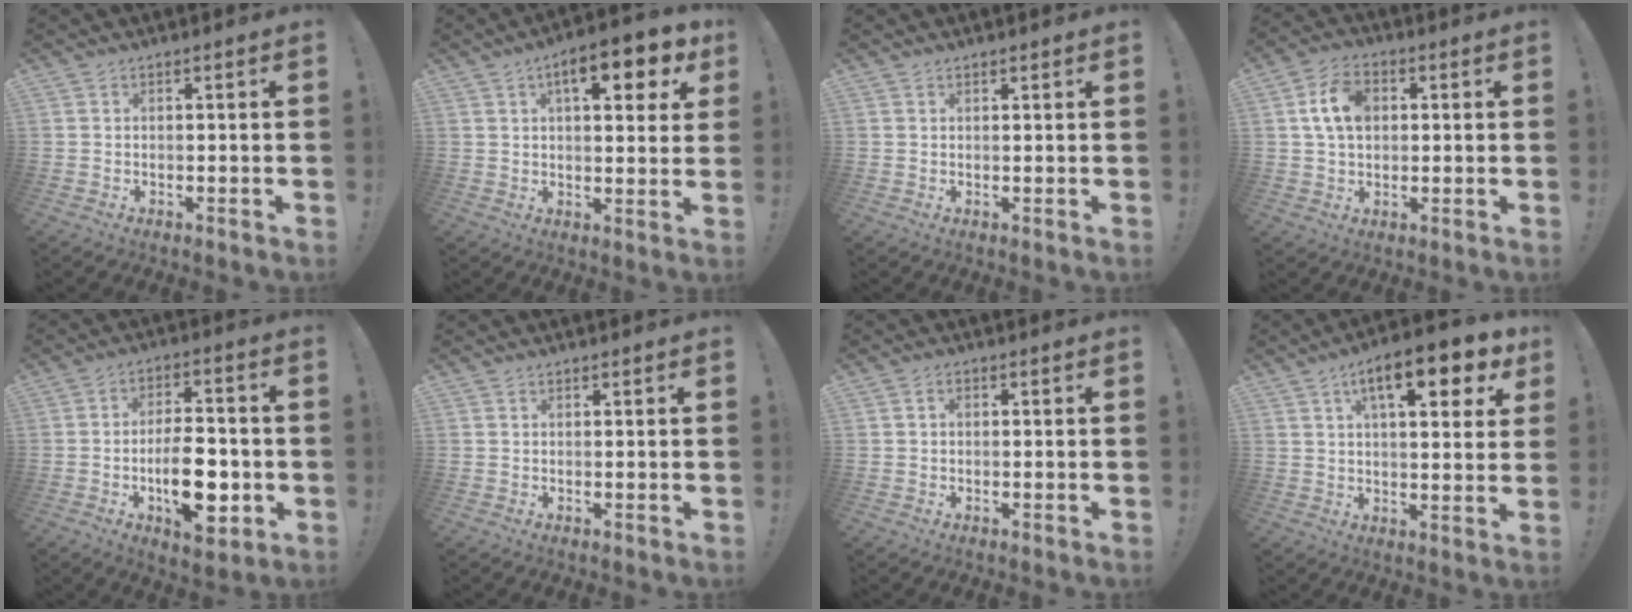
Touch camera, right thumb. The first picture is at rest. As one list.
[{"total": 11.9, "force": [5.1, 4.1, 9.9], "torque": [-0.126, -0.016, 0.075]}, {"total": 1.0, "force": [0.9, 0.4, 0.1], "torque": [0.002, -0.003, 0.017]}, {"total": 10.0, "force": [2.0, 7.0, 6.9], "torque": [-0.136, 0.015, 0.039]}, {"total": 15.0, "force": [-3.8, 7.0, 12.7], "torque": [-0.204, 0.006, -0.059]}, {"total": 0.6, "force": [0.6, 0.3, 0.0], "torque": [0.005, -0.003, 0.011]}, {"total": 1.2, "force": [-0.2, 0.9, 0.7], "torque": [-0.019, 0.007, -0.003]}, {"total": 14.5, "force": [6.7, 4.7, 12.0], "torque": [-0.168, -0.026, 0.101]}]